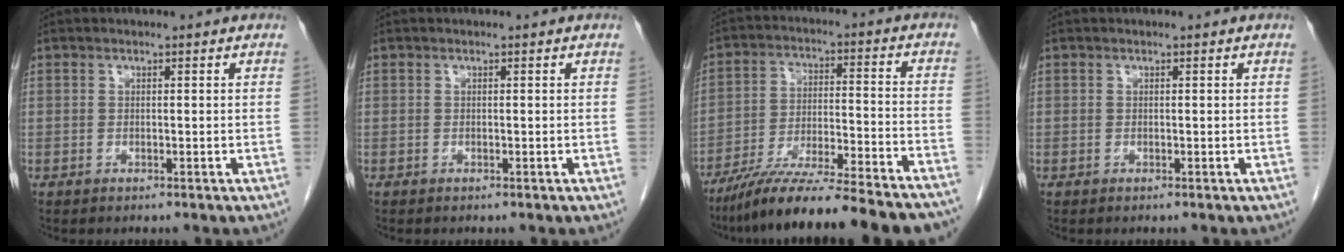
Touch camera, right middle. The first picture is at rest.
{"total": 0.0}
{"total": 22.4, "force": [-19.4, 0.8, 11.1], "torque": [-0.148, -0.021, -0.296]}
{"total": 0.0}